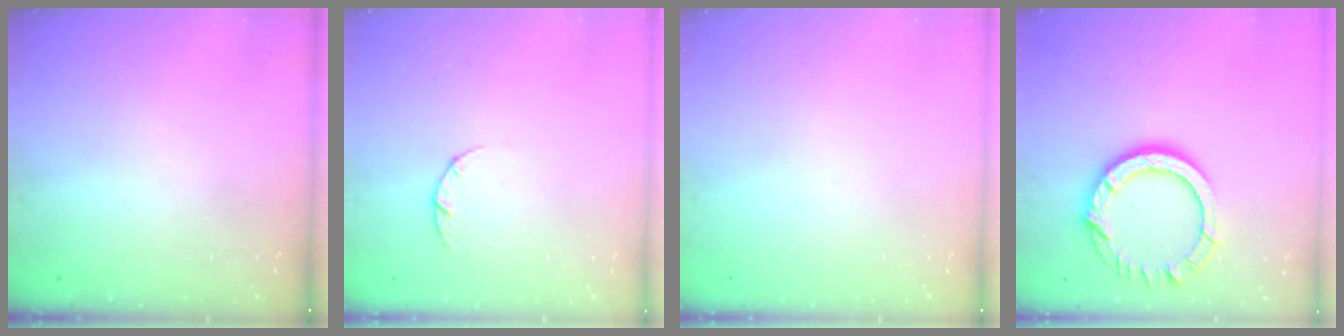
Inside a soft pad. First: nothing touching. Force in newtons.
{"total": 3.1, "press": 3.0, "slide": 0.4}
{"total": 0.0}
{"total": 12.8, "press": 12.7, "slide": 1.4}